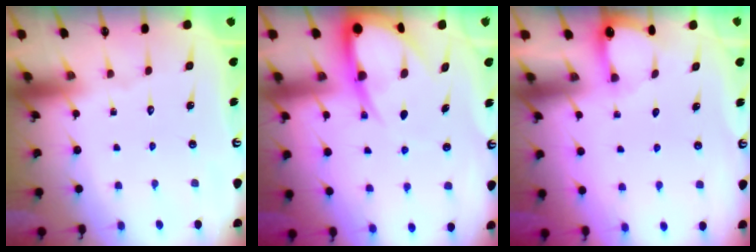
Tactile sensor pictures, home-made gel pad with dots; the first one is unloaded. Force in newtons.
{"total": 10.1, "press": 10.1, "slide": 1.1}
{"total": 2.0, "press": 2.0, "slide": 0.2}